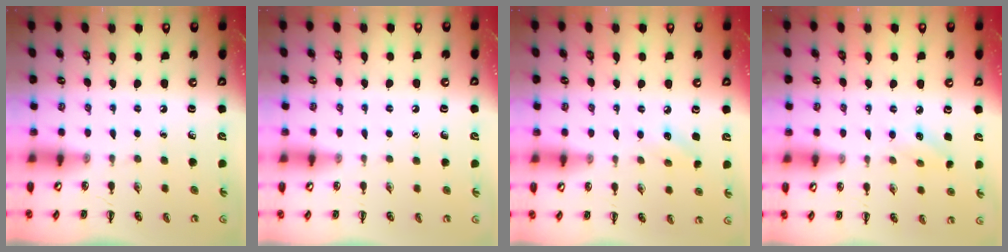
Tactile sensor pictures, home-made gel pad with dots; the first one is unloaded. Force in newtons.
{"total": 1.5, "press": 1.4, "slide": 0.1}
{"total": 6.2, "press": 6.0, "slide": 1.7}
{"total": 5.0, "press": 4.8, "slide": 1.3}